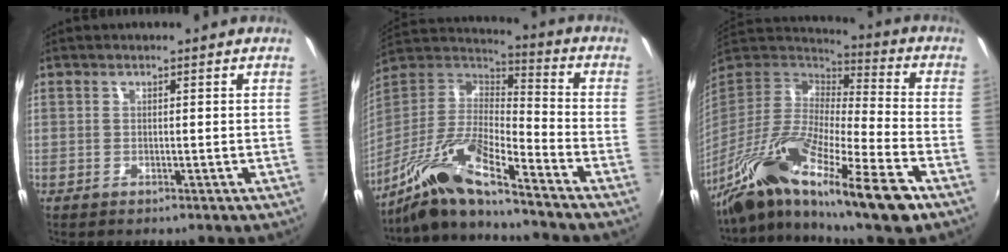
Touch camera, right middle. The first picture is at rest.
{"total": 14.6, "force": [-11.1, 1.1, 9.3], "torque": [-0.184, -0.007, -0.226]}
{"total": 23.7, "force": [-15.4, 2.8, 17.8], "torque": [-0.305, -0.037, -0.285]}